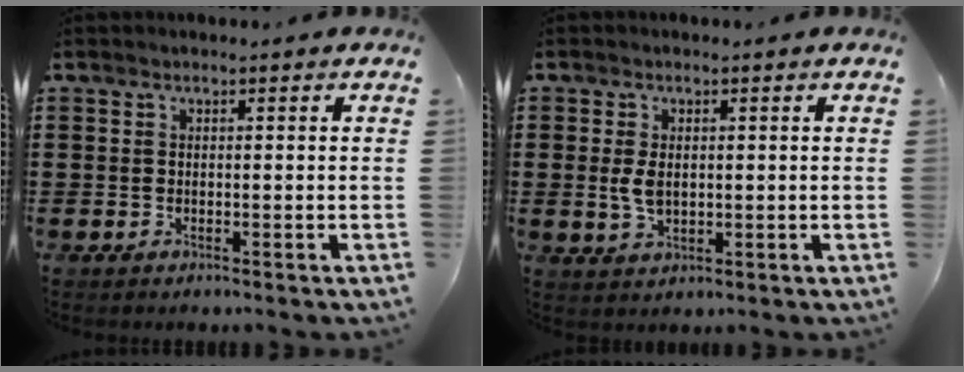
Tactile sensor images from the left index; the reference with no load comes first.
{"total": 3.7, "force": [0.3, 2.1, 3.0], "torque": [-0.076, 0.000, 0.001]}